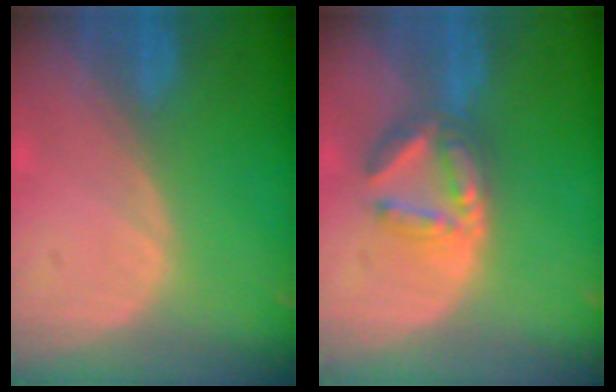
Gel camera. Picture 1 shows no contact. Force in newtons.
{"total": 6.1, "press": 5.7, "slide": 2.3}